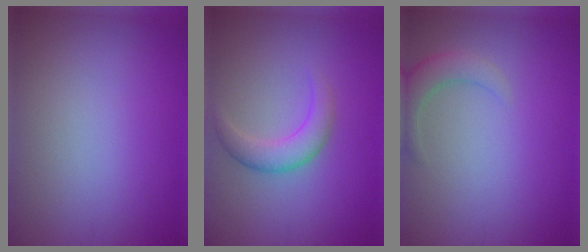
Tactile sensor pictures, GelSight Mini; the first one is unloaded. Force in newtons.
{"total": 3.0, "press": 3.0, "slide": 0.1}
{"total": 2.7, "press": 2.7, "slide": 0.3}